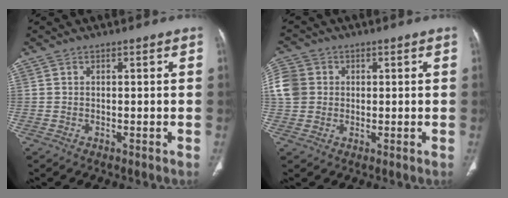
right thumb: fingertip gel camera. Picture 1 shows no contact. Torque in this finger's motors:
{"motor_torque": [1.20, 1.13, 0.43, -0.30, 0.13]}